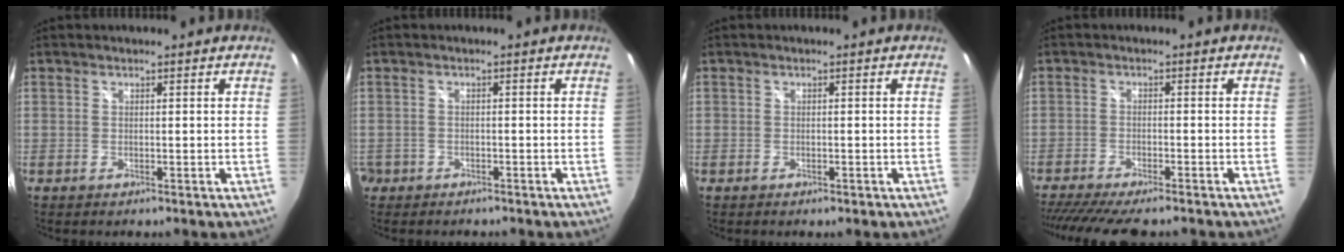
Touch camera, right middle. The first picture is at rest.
{"total": 3.3, "force": [-2.0, 2.5, 0.5], "torque": [-0.027, -0.002, -0.035]}
{"total": 0.9, "force": [-0.4, 0.7, 0.4], "torque": [-0.008, -0.003, -0.007]}
{"total": 11.8, "force": [-10.2, 1.6, 5.8], "torque": [-0.129, -0.031, -0.163]}